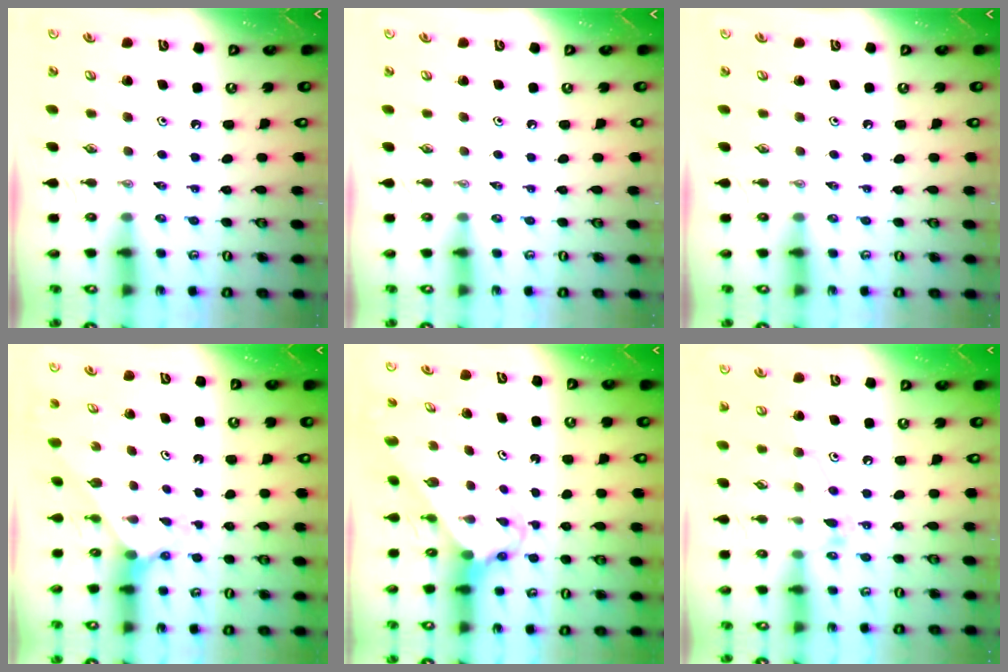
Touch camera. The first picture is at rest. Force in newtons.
{"total": 0.0}
{"total": 0.0}
{"total": 2.5, "press": 2.5, "slide": 0.2}
{"total": 2.9, "press": 2.9, "slide": 0.2}
{"total": 12.0, "press": 12.0, "slide": 0.9}